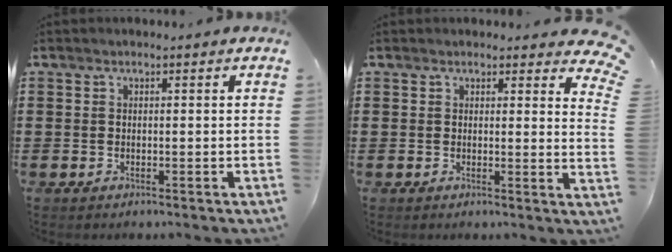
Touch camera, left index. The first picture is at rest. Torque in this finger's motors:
{"motor_torque": [-0.05, -1.29, 0.25, 0.00]}